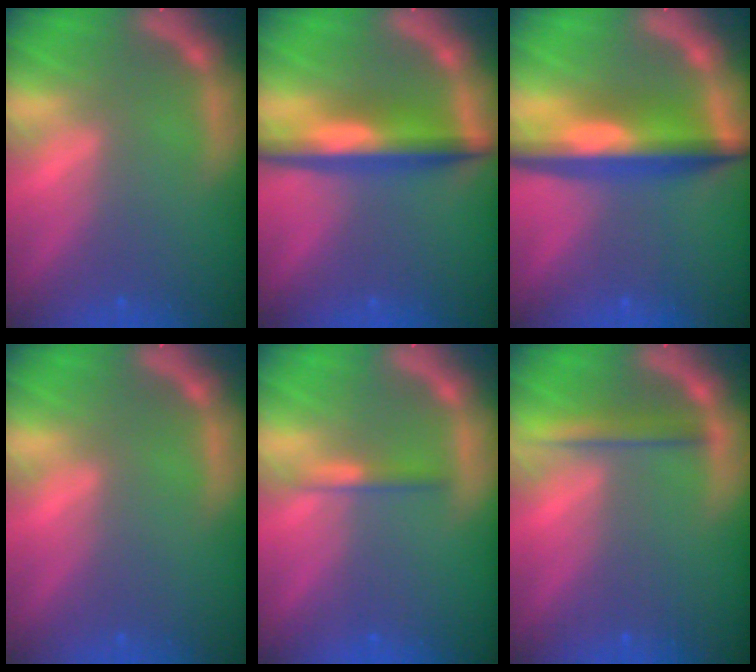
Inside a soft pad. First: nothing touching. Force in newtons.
{"total": 6.0}
{"total": 7.4}
{"total": 0.0}
{"total": 1.4}
{"total": 2.5}